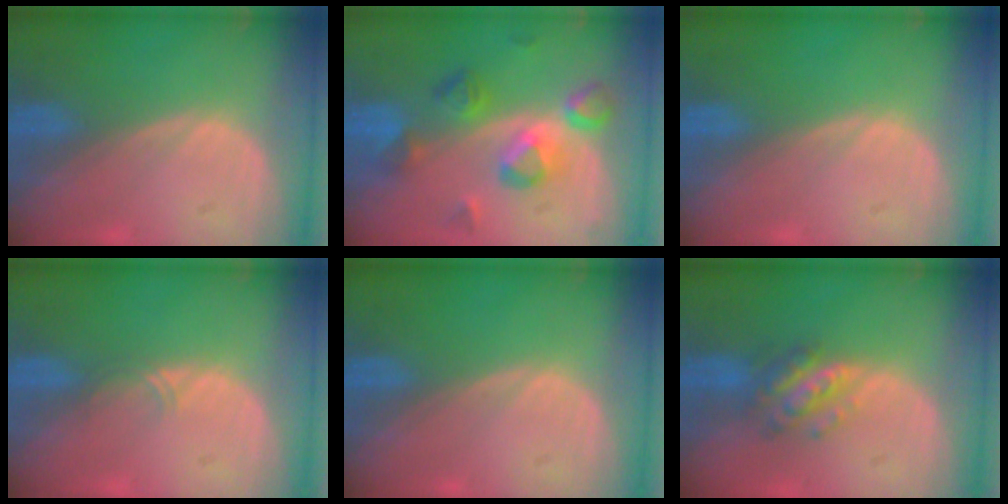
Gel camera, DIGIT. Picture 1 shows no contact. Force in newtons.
{"total": 7.4, "press": 7.3, "slide": 0.8}
{"total": 0.0}
{"total": 1.1, "press": 1.0, "slide": 0.6}
{"total": 0.0}
{"total": 5.9, "press": 5.2, "slide": 2.8}